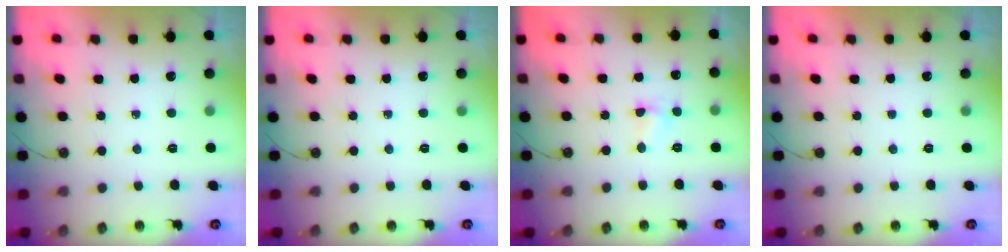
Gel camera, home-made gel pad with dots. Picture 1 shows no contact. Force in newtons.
{"total": 0.0}
{"total": 4.7, "press": 4.6, "slide": 0.6}
{"total": 0.0}